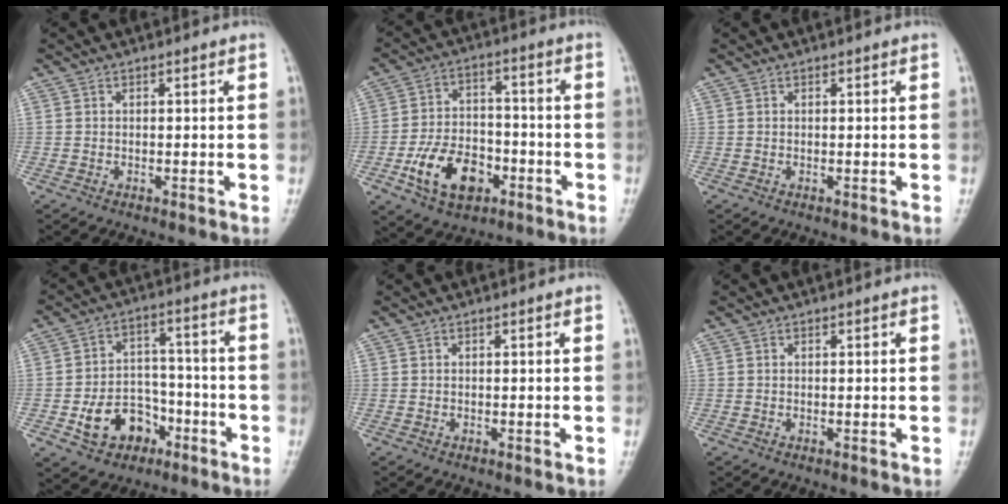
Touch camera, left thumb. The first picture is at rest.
{"total": 12.8, "force": [-5.4, 8.3, 8.1], "torque": [-0.119, 0.029, -0.093]}
{"total": 0.0}
{"total": 11.4, "force": [-5.1, 8.6, 5.4], "torque": [-0.057, 0.048, -0.078]}
{"total": 0.0}
{"total": 0.0}